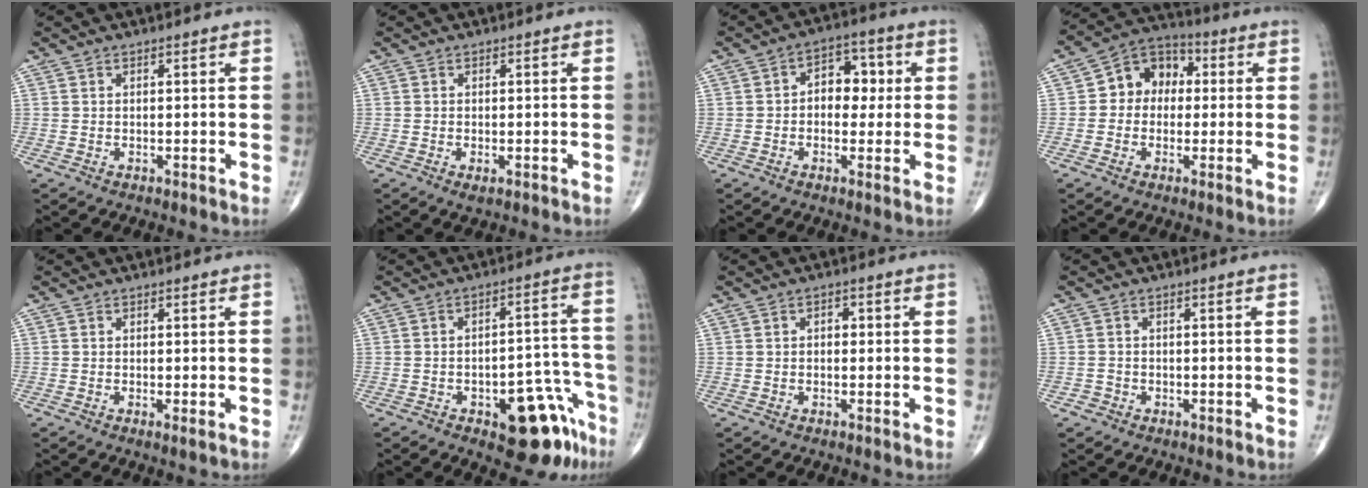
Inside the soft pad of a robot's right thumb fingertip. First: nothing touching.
{"total": 1.4, "force": [-0.6, 0.5, 1.1], "torque": [-0.018, -0.004, -0.007]}
{"total": 7.9, "force": [0.7, 5.5, 5.6], "torque": [-0.037, 0.017, 0.003]}
{"total": 9.6, "force": [0.8, 7.8, 5.6], "torque": [-0.051, 0.030, -0.003]}
{"total": 0.9, "force": [-0.2, 0.1, 0.9], "torque": [-0.020, -0.005, -0.006]}
{"total": 13.4, "force": [-7.4, 5.8, 9.6], "torque": [-0.077, 0.063, -0.089]}
{"total": 1.8, "force": [0.2, 1.3, 1.3], "torque": [-0.009, 0.006, -0.002]}
{"total": 1.3, "force": [-0.7, 1.1, 0.0], "torque": [0.003, 0.006, -0.018]}